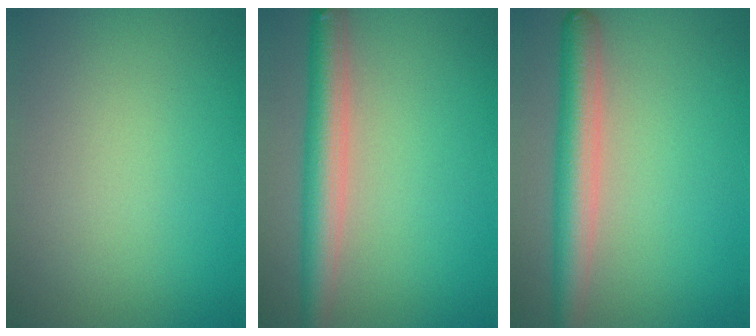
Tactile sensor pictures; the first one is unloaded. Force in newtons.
{"total": 4.9, "press": 4.9, "slide": 0.2}
{"total": 5.0, "press": 4.9, "slide": 0.2}